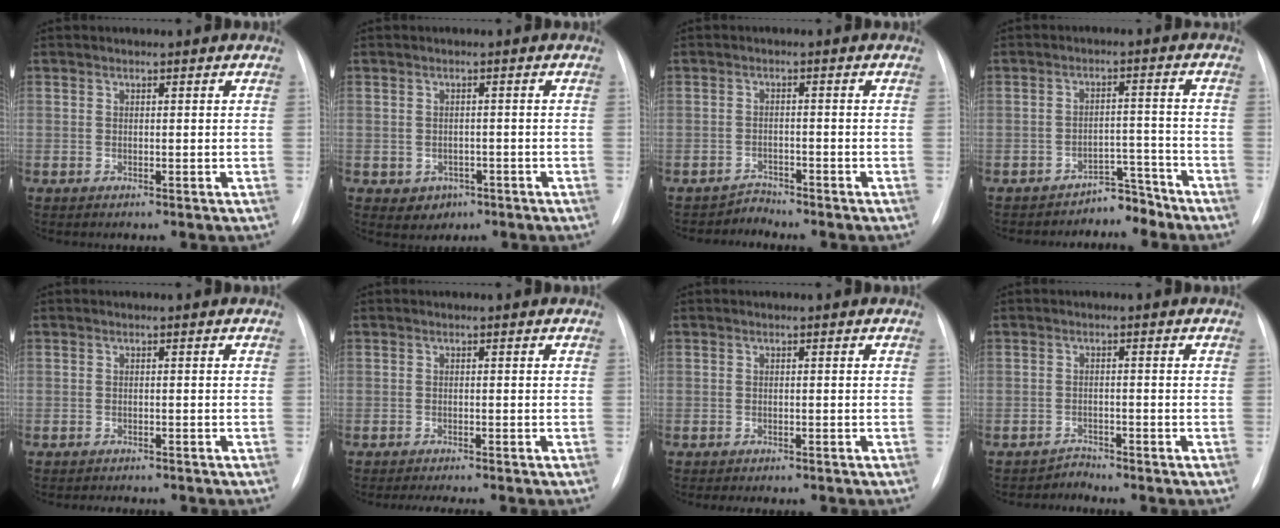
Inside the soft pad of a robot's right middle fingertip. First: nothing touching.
{"total": 2.9, "force": [-1.2, 2.5, 0.8], "torque": [-0.008, 0.006, -0.004]}
{"total": 2.2, "force": [-1.8, -0.1, -1.2], "torque": [0.032, -0.008, -0.032]}
{"total": 4.1, "force": [-3.9, 1.2, -0.2], "torque": [0.013, 0.018, -0.058]}
{"total": 3.8, "force": [-3.4, 1.1, 1.4], "torque": [-0.019, -0.004, -0.035]}
{"total": 4.5, "force": [-3.9, 0.4, 2.3], "torque": [-0.026, -0.007, -0.050]}
{"total": 3.3, "force": [-2.8, 1.0, 1.5], "torque": [-0.018, -0.007, -0.026]}
{"total": 1.8, "force": [-1.5, -0.1, -1.0], "torque": [0.028, -0.011, -0.025]}